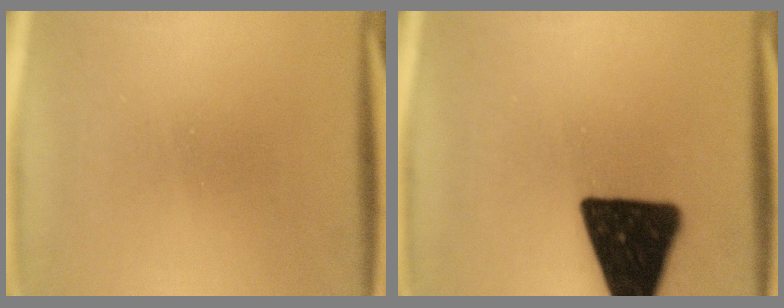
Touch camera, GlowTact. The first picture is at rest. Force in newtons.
{"total": 18.8}